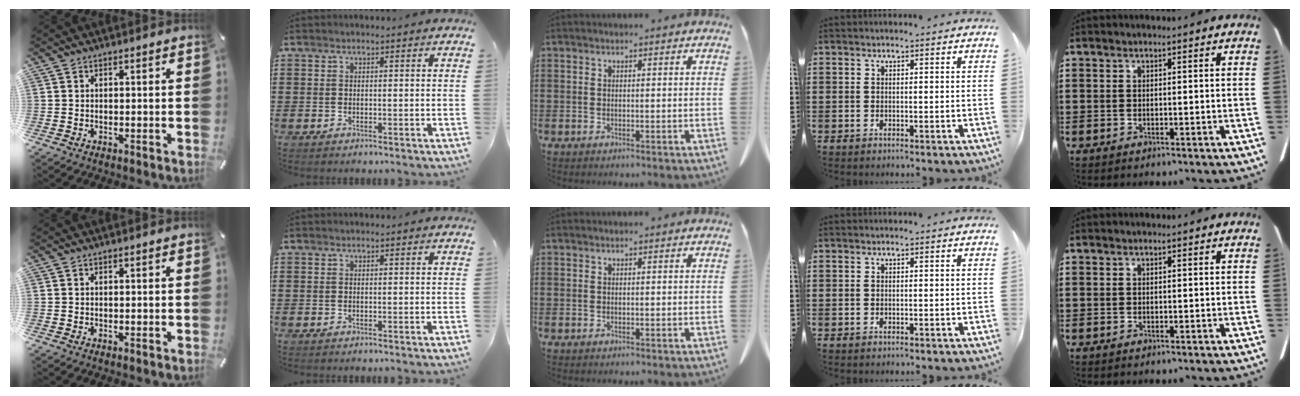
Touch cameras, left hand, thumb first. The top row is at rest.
{}